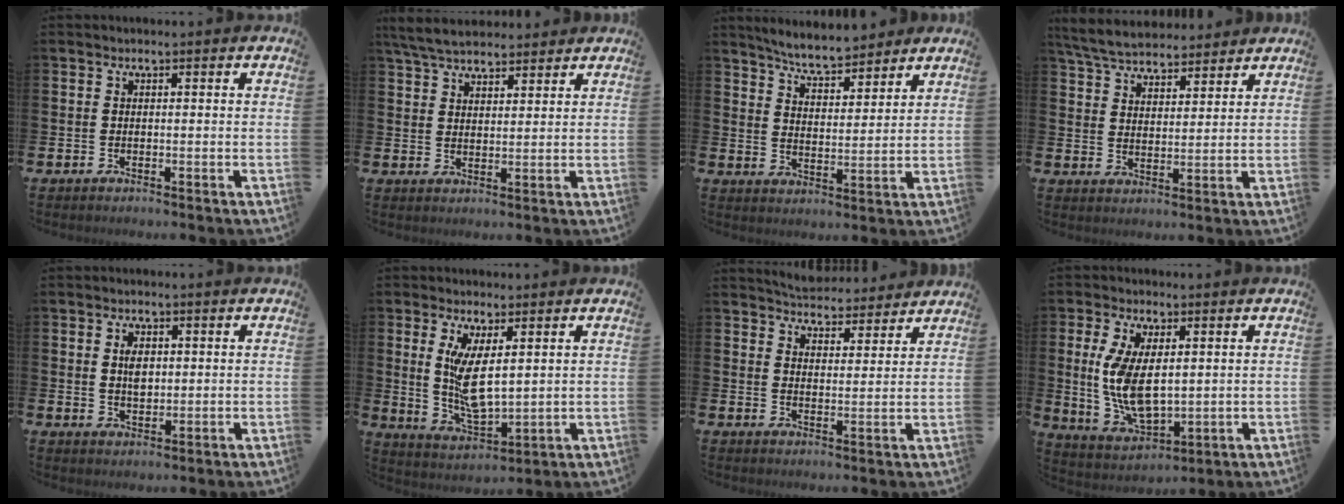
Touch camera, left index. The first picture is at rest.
{"total": 5.3, "force": [4.9, 1.3, 1.3], "torque": [-0.048, -0.012, 0.092]}
{"total": 6.5, "force": [6.2, 1.0, 1.7], "torque": [-0.053, -0.031, 0.109]}
{"total": 6.1, "force": [5.8, 1.5, 1.1], "torque": [-0.050, -0.022, 0.105]}
{"total": 2.6, "force": [0.9, 1.7, 1.8], "torque": [-0.023, 0.000, 0.011]}
{"total": 6.5, "force": [2.5, 2.6, 5.4], "torque": [-0.102, -0.017, 0.043]}
{"total": 5.2, "force": [5.1, 1.0, 0.0], "torque": [-0.009, -0.037, 0.090]}
{"total": 7.6, "force": [1.6, 4.1, 6.2], "torque": [-0.126, -0.005, 0.026]}